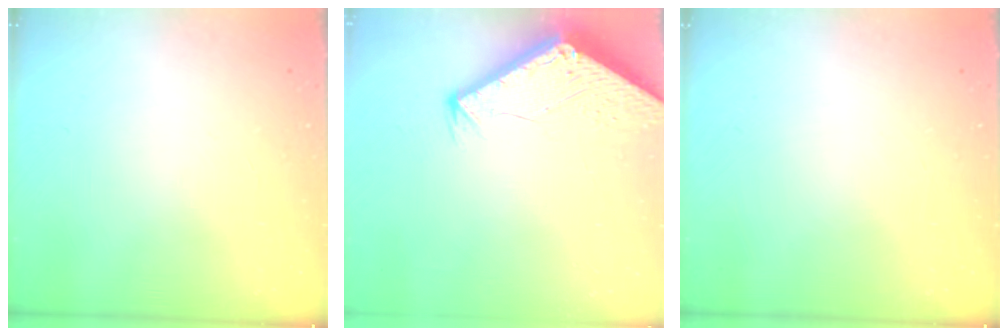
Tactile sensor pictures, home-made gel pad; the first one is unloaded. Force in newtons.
{"total": 2.9, "press": 2.9, "slide": 0.1}
{"total": 0.0}